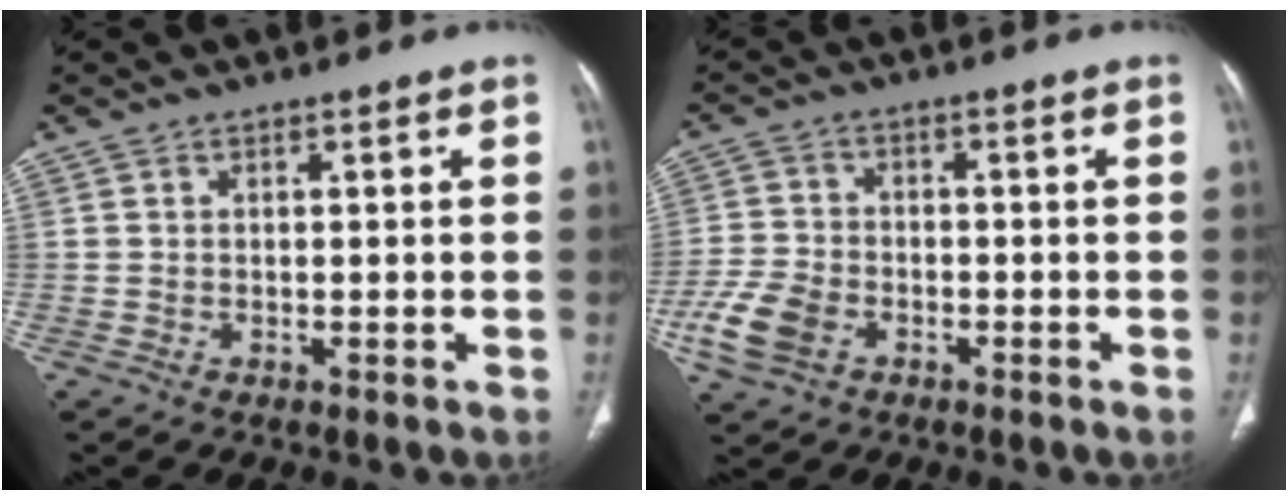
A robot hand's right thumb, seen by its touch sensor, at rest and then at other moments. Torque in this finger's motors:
{"motor_torque": [2.61, 2.40, 0.37, -0.88, 0.09]}